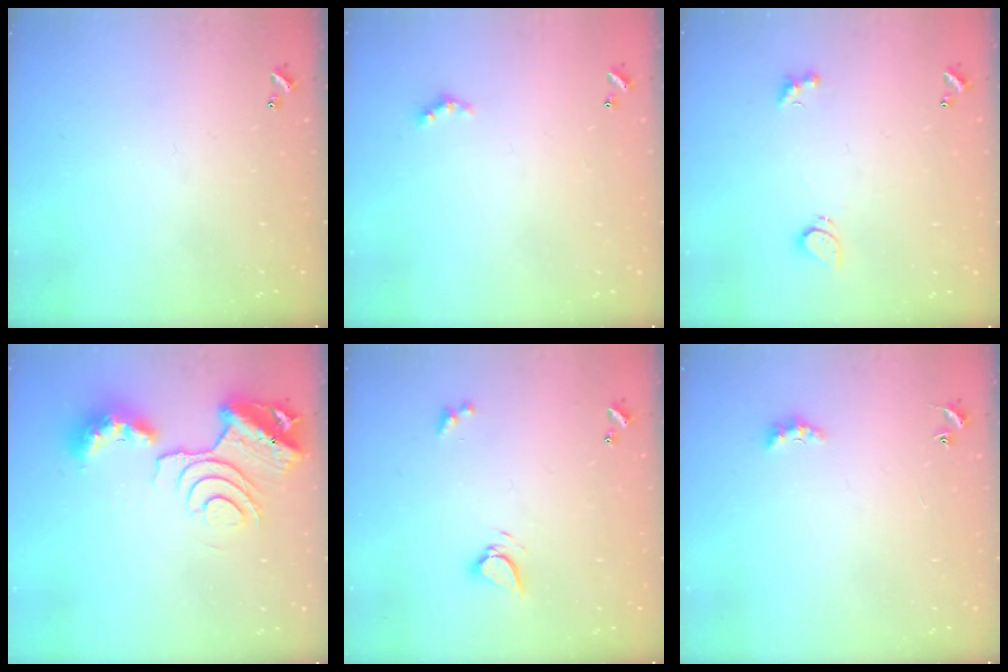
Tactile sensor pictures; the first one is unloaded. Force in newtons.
{"total": 1.3, "press": 1.2, "slide": 0.4}
{"total": 2.3, "press": 2.3, "slide": 0.6}
{"total": 12.7, "press": 12.7, "slide": 0.4}
{"total": 3.6, "press": 3.6, "slide": 0.2}
{"total": 2.7, "press": 2.7, "slide": 0.6}